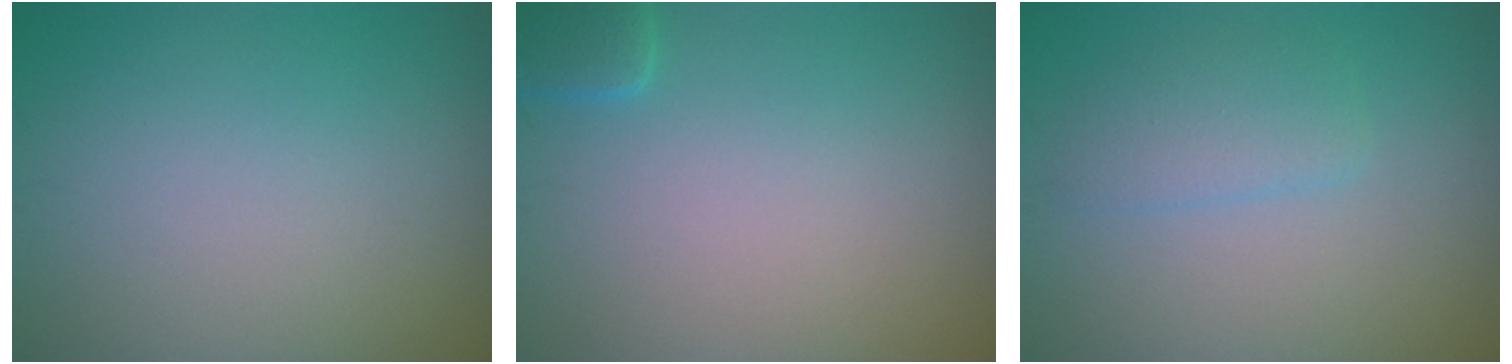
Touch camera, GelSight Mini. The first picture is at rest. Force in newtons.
{"total": 1.9, "press": 1.9, "slide": 0.2}
{"total": 2.1, "press": 2.1, "slide": 0.1}